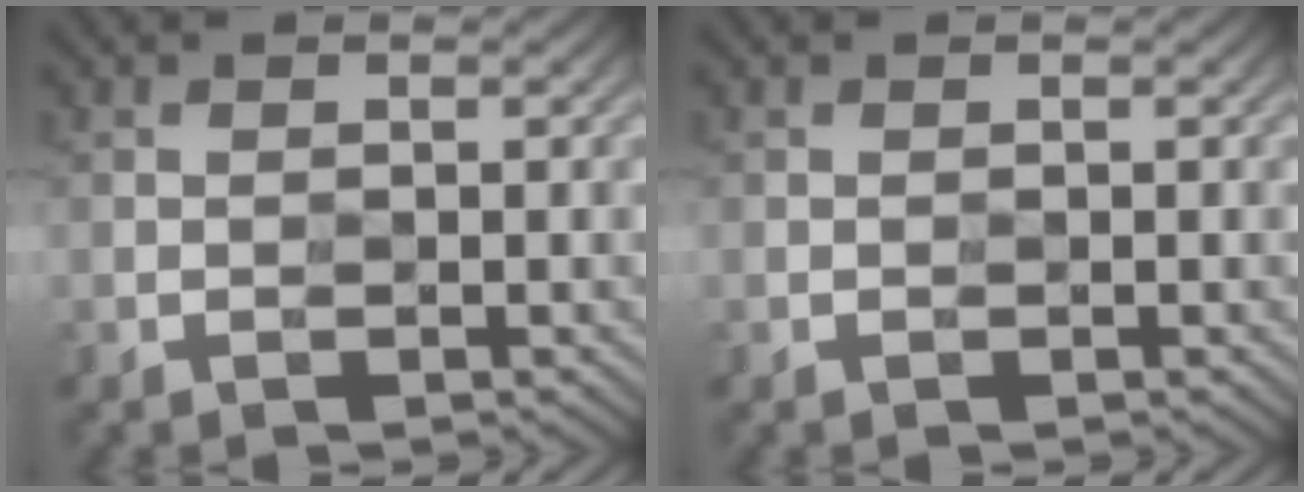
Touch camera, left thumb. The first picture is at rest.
{"total": 0.0}